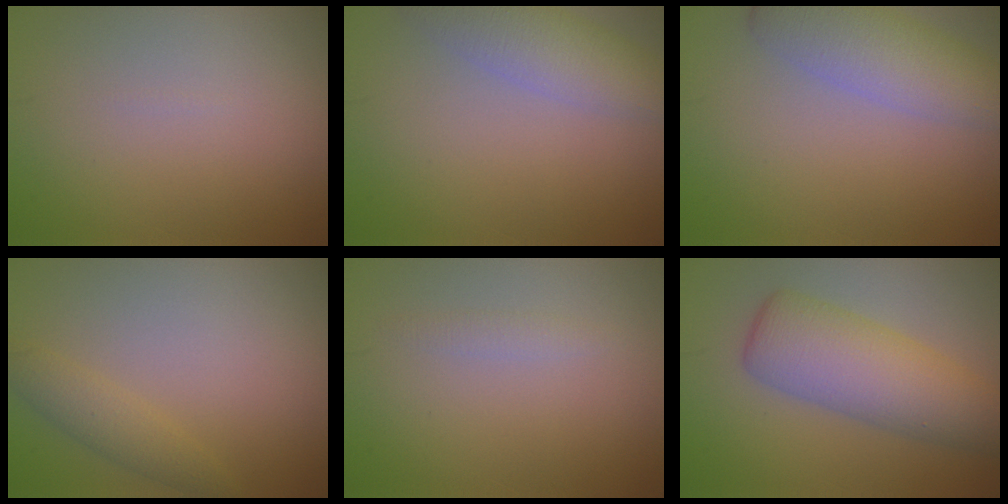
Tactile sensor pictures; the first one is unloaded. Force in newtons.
{"total": 4.4, "press": 4.4, "slide": 0.4}
{"total": 5.2, "press": 5.2, "slide": 0.2}
{"total": 2.0, "press": 2.0, "slide": 0.0}
{"total": 0.8, "press": 0.8, "slide": 0.1}
{"total": 6.6, "press": 6.6, "slide": 0.1}